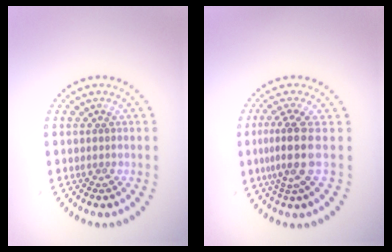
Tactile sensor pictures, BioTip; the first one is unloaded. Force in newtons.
{"total": 3.5, "press": 2.5, "slide": 2.4}